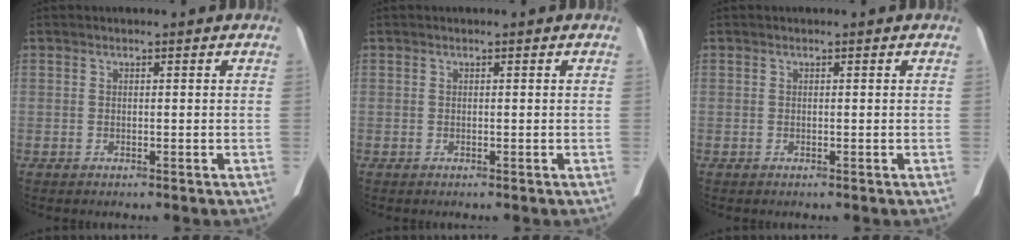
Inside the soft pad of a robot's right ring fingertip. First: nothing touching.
{"total": 0.0}
{"total": 0.0}